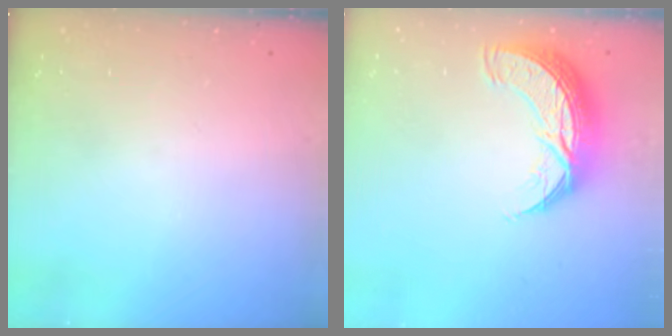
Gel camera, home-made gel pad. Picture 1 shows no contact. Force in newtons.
{"total": 10.8, "press": 10.7, "slide": 1.0}